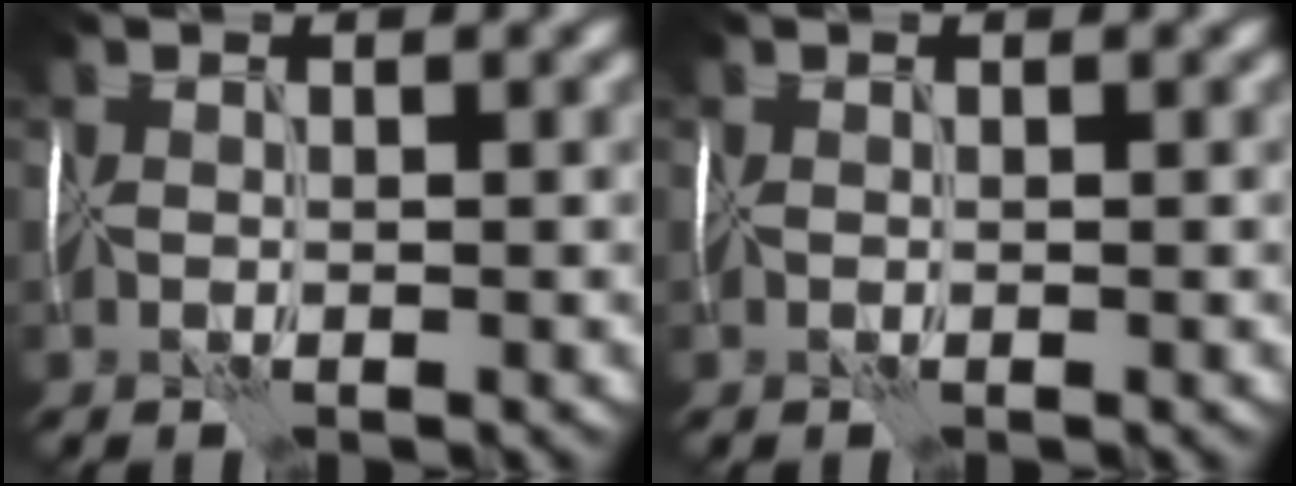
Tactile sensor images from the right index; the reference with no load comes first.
{"total": 0.0}